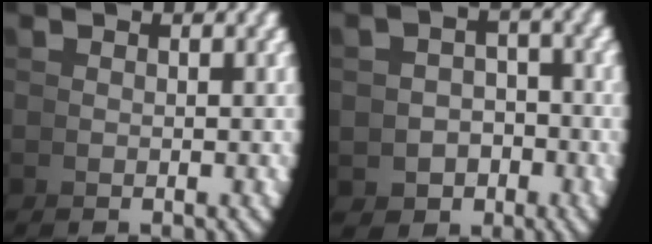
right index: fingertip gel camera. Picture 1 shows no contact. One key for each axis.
{"total": 5.9, "fx": -2.5, "fy": 4.9, "fz": 1.9, "tx": -0.023, "ty": -0.022, "tz": -0.040}